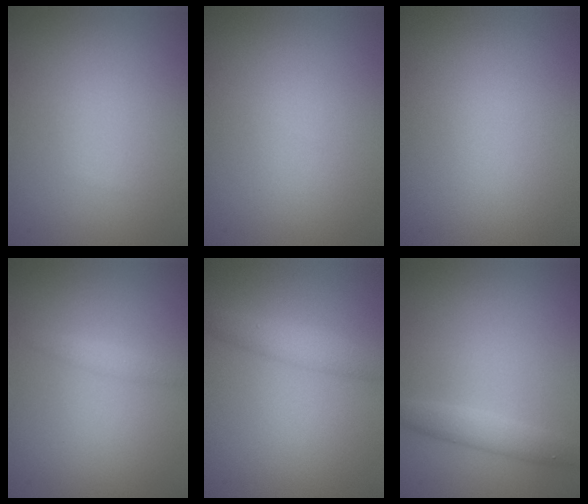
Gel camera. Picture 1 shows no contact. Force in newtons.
{"total": 0.0}
{"total": 0.0}
{"total": 1.0, "press": 1.0, "slide": 0.0}
{"total": 2.8, "press": 2.8, "slide": 0.1}
{"total": 2.3, "press": 2.3, "slide": 0.1}